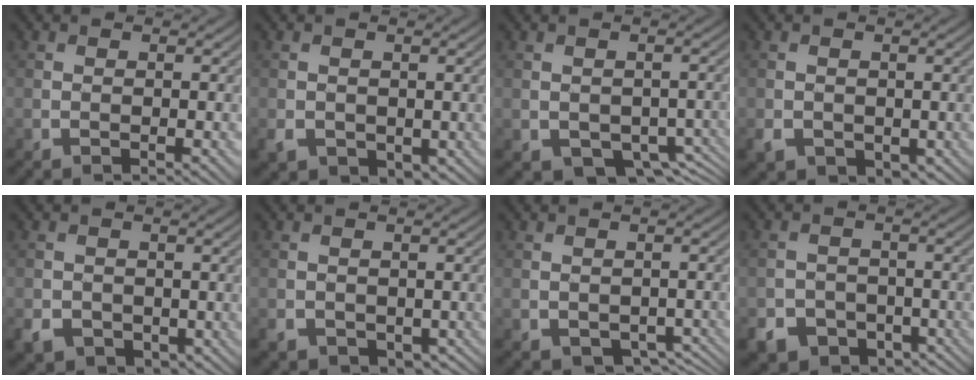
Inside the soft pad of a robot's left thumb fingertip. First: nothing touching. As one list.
[{"total": 2.8, "force": [-0.4, 2.5, 1.4], "torque": [-0.041, -0.015, -0.006]}, {"total": 5.2, "force": [-2.2, 3.6, 3.0], "torque": [-0.054, -0.023, -0.026]}, {"total": 2.9, "force": [-0.7, 2.5, 1.4], "torque": [-0.038, -0.013, -0.013]}, {"total": 3.8, "force": [-1.2, 3.3, 1.6], "torque": [-0.043, -0.011, -0.023]}, {"total": 3.3, "force": [-1.1, 2.8, 1.4], "torque": [-0.039, -0.019, -0.017]}, {"total": 3.3, "force": [-1.3, 2.5, 1.7], "torque": [-0.035, -0.024, -0.010]}, {"total": 8.6, "force": [-5.1, 6.7, 1.9], "torque": [-0.047, -0.027, -0.088]}]